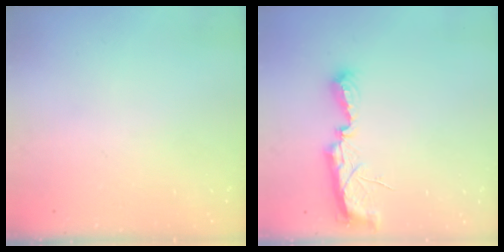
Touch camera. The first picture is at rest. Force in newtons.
{"total": 7.5, "press": 7.5, "slide": 0.5}